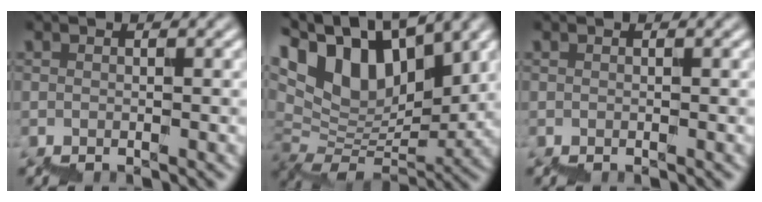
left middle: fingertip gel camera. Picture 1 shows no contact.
{"total": 11.0, "force": [8.2, 4.3, 5.8], "torque": [-0.114, 0.023, 0.150]}
{"total": 0.0}